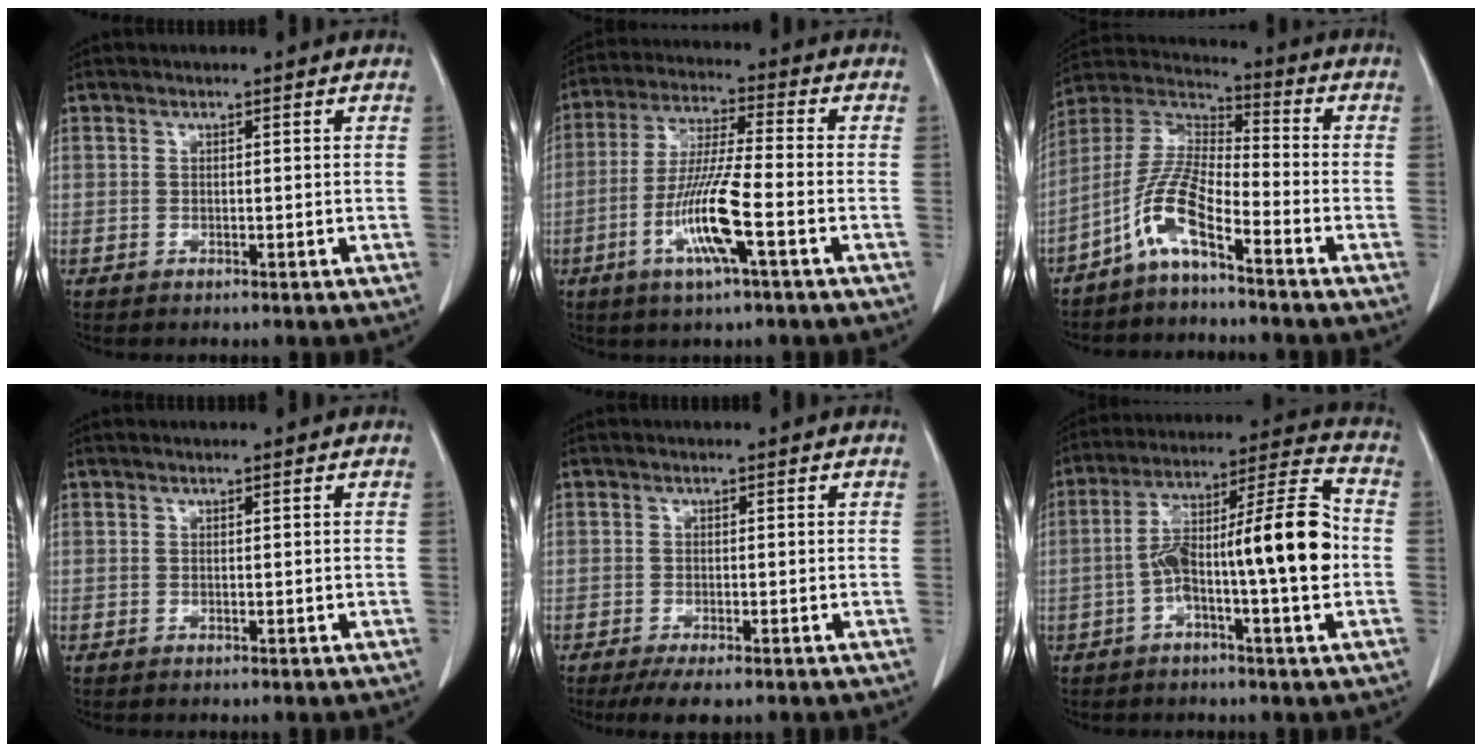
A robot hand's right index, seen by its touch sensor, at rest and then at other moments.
{"total": 11.2, "force": [-4.0, 0.3, 10.5], "torque": [-0.211, -0.010, -0.079]}
{"total": 8.9, "force": [-5.5, 1.4, 6.9], "torque": [-0.161, 0.011, -0.115]}
{"total": 0.0}
{"total": 4.0, "force": [-2.9, 1.1, 2.6], "torque": [-0.039, -0.007, -0.042]}
{"total": 16.2, "force": [-2.2, 1.7, 16.0], "torque": [-0.263, 0.032, -0.038]}